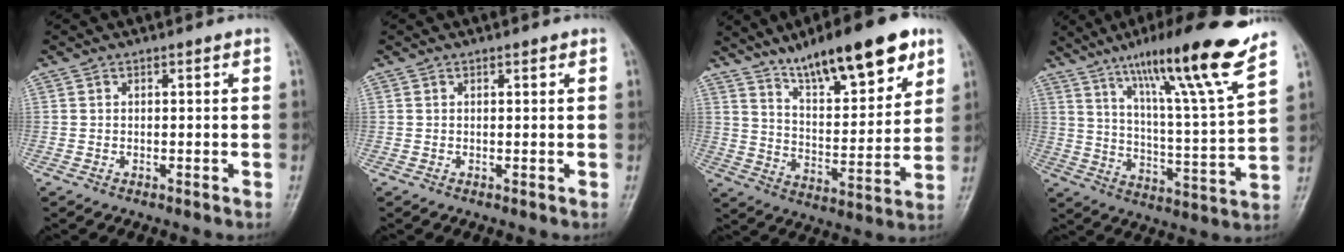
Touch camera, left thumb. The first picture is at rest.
{"total": 0.8, "force": [0.6, 0.5, 0.4], "torque": [0.001, -0.002, 0.005]}
{"total": 19.1, "force": [12.4, 5.8, 13.3], "torque": [-0.167, -0.054, 0.207]}
{"total": 20.2, "force": [13.7, 1.1, 14.8], "torque": [-0.215, -0.065, 0.221]}